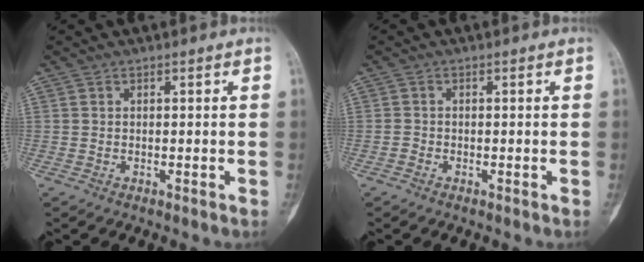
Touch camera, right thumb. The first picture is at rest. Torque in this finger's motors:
{"motor_torque": [-0.31, -0.36, -0.20, 0.01, -0.01]}